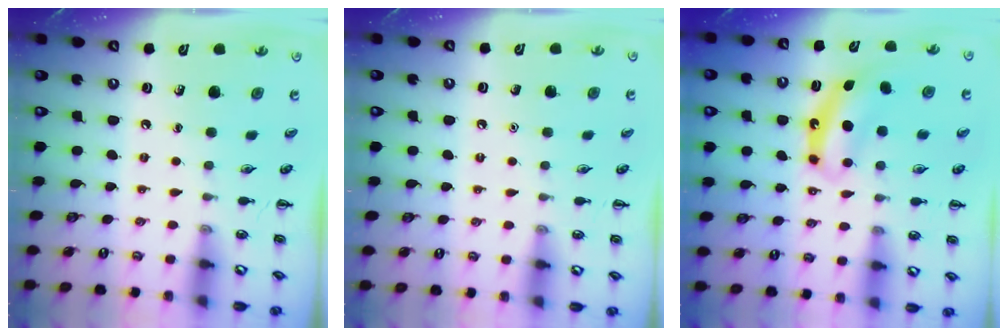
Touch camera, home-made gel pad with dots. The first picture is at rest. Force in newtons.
{"total": 1.5, "press": 1.5, "slide": 0.1}
{"total": 7.1, "press": 7.1, "slide": 0.5}